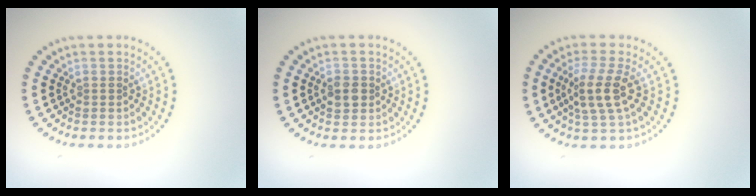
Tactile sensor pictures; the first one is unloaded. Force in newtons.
{"total": 1.8, "press": 1.7, "slide": 0.4}
{"total": 3.6, "press": 3.2, "slide": 1.7}